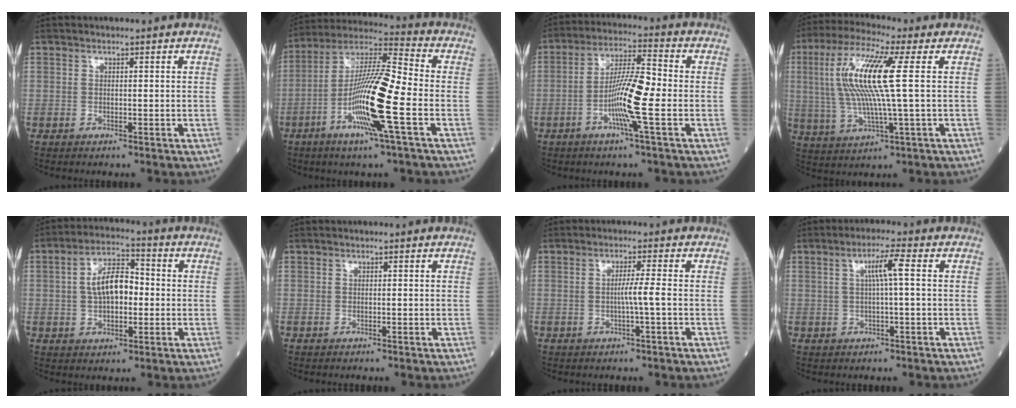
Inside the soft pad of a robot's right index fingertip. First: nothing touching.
{"total": 15.5, "force": [-4.6, 0.3, 14.8], "torque": [-0.283, -0.004, -0.094]}
{"total": 9.5, "force": [-2.6, -0.1, 9.1], "torque": [-0.168, 0.000, -0.054]}
{"total": 13.2, "force": [2.1, 0.2, 13.0], "torque": [-0.287, 0.011, 0.037]}
{"total": 8.1, "force": [0.3, 3.8, 7.2], "torque": [-0.137, 0.019, 0.002]}
{"total": 0.0}
{"total": 2.7, "force": [-0.5, -0.7, 2.5], "torque": [-0.041, 0.000, -0.012]}
{"total": 4.3, "force": [0.7, -0.3, 4.2], "torque": [-0.079, 0.008, 0.014]}